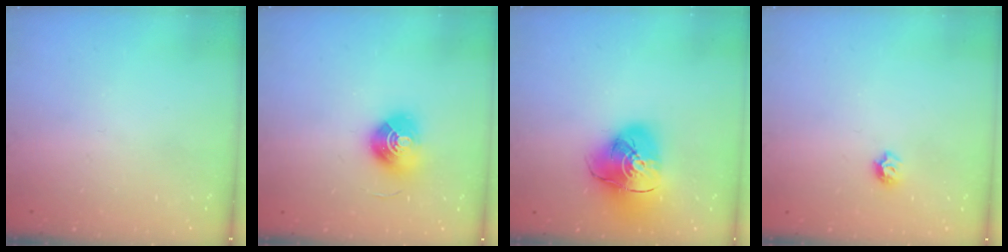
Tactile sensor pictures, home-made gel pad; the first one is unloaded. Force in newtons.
{"total": 9.9, "press": 9.9, "slide": 0.9}
{"total": 16.0, "press": 15.8, "slide": 2.1}
{"total": 5.5, "press": 5.4, "slide": 0.7}